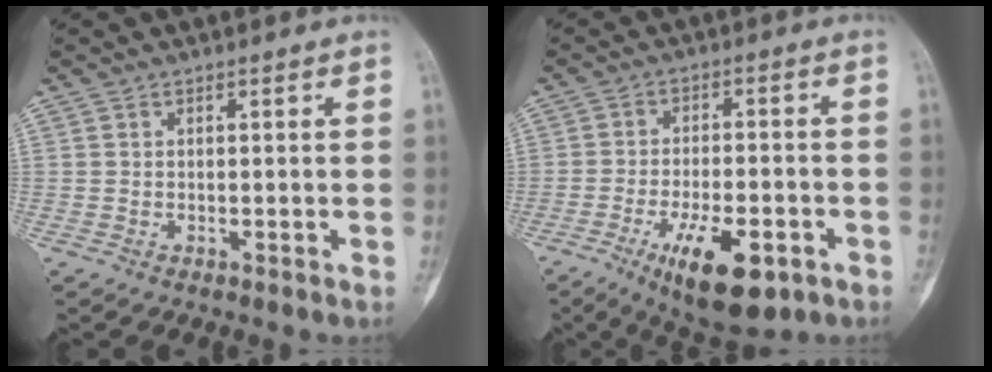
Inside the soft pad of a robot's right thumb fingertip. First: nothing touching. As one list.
[{"total": 13.3, "force": [-6.1, 5.2, 10.6], "torque": [-0.160, 0.014, -0.086]}]